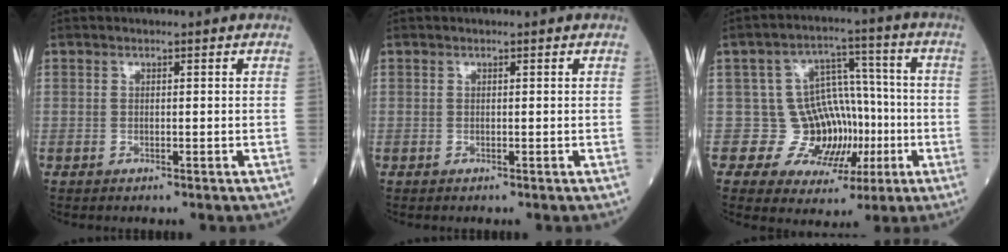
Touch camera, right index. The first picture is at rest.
{"total": 0.0}
{"total": 9.4, "force": [-1.8, 8.5, 3.5], "torque": [-0.031, 0.035, -0.016]}